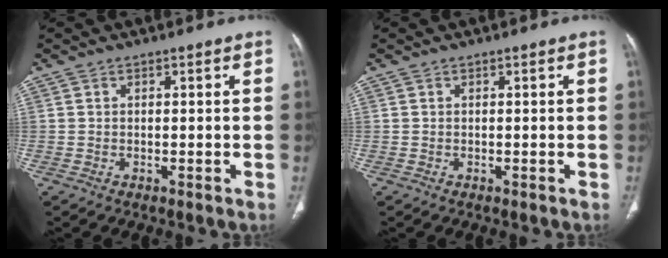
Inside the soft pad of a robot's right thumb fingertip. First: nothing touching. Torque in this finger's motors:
{"motor_torque": [0.00, 0.00, -0.09, 0.00, -0.02]}